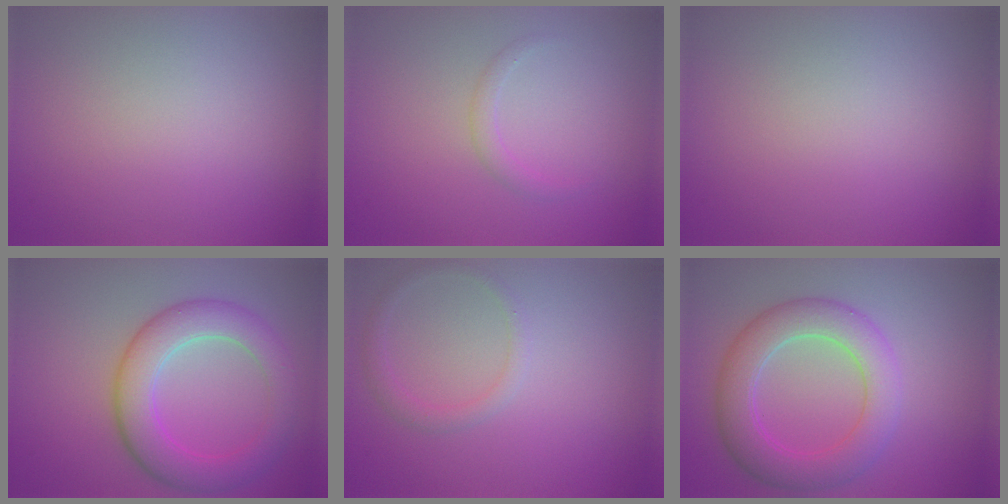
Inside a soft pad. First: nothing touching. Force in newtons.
{"total": 1.1, "press": 1.1, "slide": 0.0}
{"total": 0.0}
{"total": 6.2, "press": 6.2, "slide": 0.1}
{"total": 1.5, "press": 1.5, "slide": 0.1}
{"total": 5.6, "press": 5.6, "slide": 0.2}